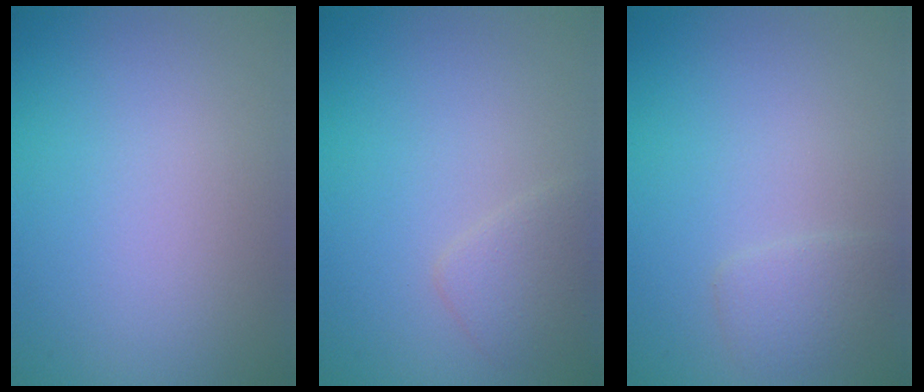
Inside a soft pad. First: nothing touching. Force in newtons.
{"total": 2.0, "press": 2.0, "slide": 0.0}
{"total": 1.7, "press": 1.7, "slide": 0.1}